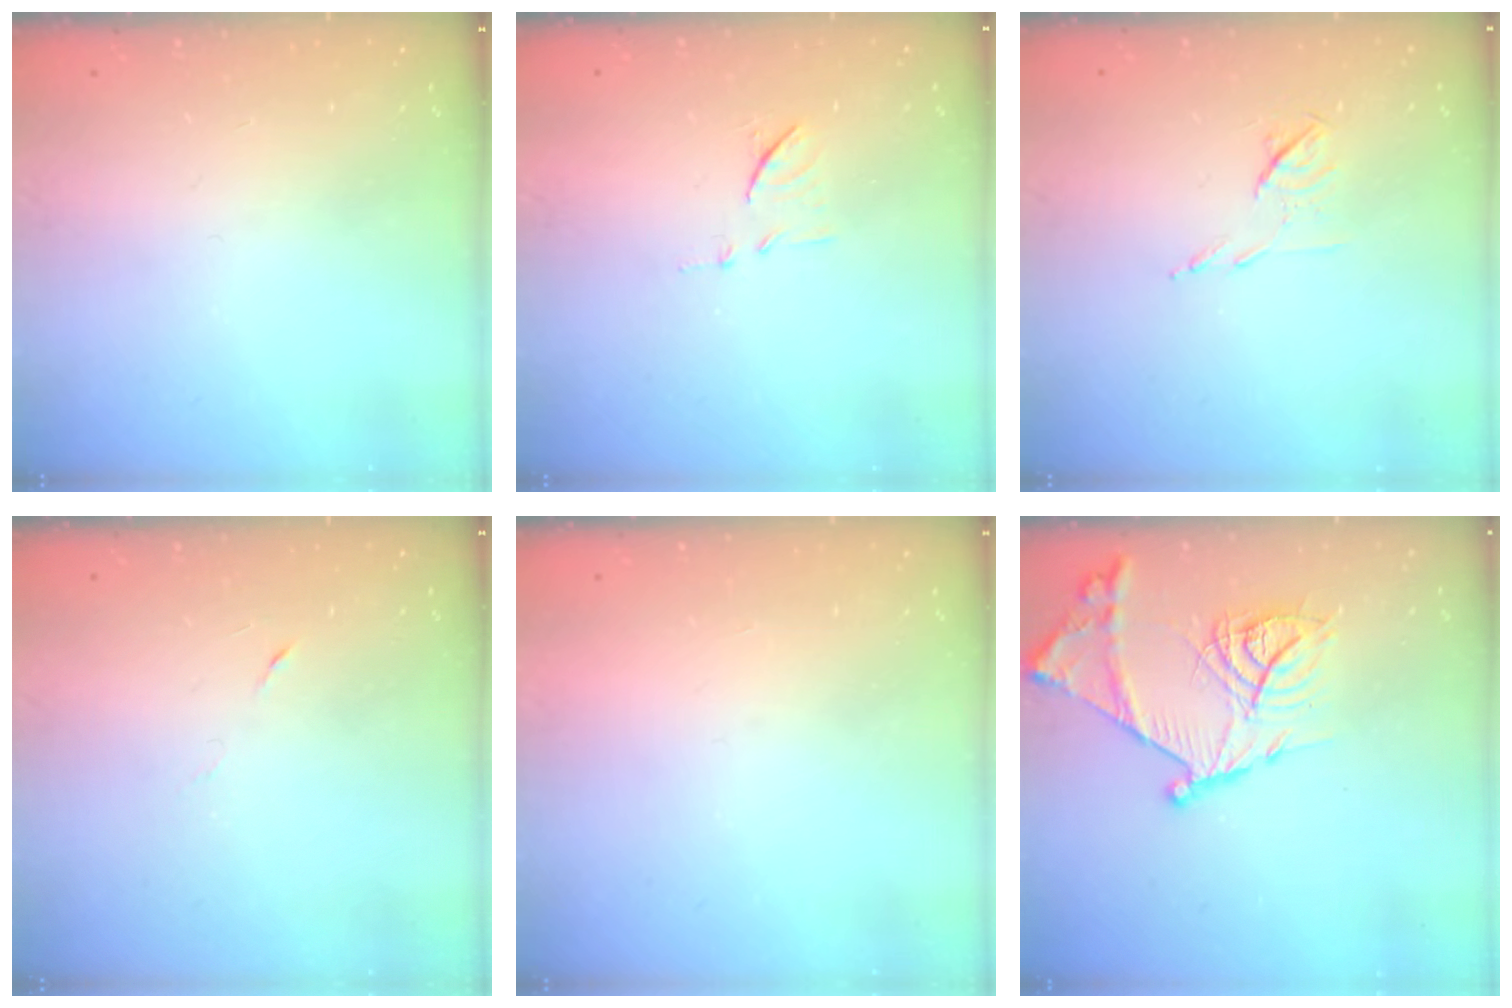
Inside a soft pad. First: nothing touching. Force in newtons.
{"total": 8.1, "press": 8.0, "slide": 0.7}
{"total": 6.4, "press": 6.3, "slide": 0.9}
{"total": 2.9, "press": 2.7, "slide": 1.0}
{"total": 1.5, "press": 1.5, "slide": 0.1}
{"total": 18.1, "press": 18.0, "slide": 1.7}